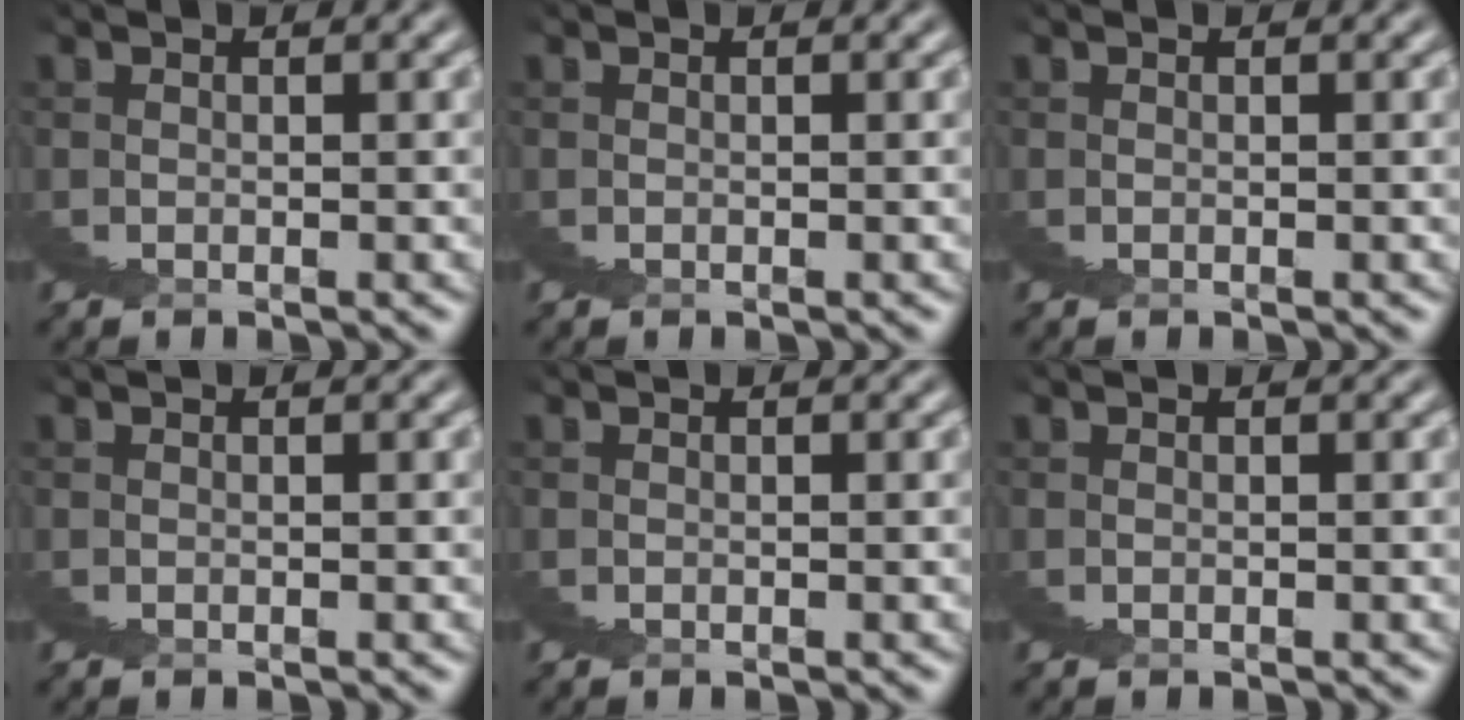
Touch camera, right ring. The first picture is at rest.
{"total": 0.0}
{"total": 0.0}
{"total": 0.0}
{"total": 0.0}
{"total": 0.0}